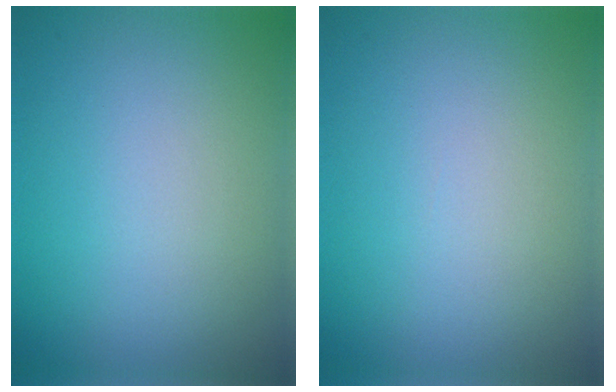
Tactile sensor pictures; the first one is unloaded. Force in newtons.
{"total": 0.0}